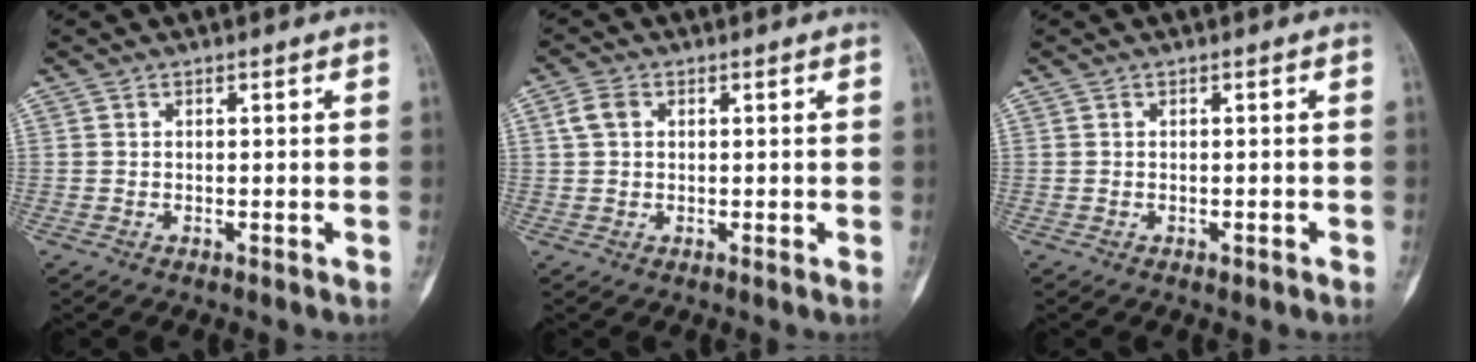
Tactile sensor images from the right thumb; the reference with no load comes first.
{"total": 3.0, "force": [0.7, 2.2, 1.9], "torque": [-0.042, 0.010, 0.012]}
{"total": 0.7, "force": [-0.4, 0.3, 0.4], "torque": [-0.007, 0.003, -0.005]}